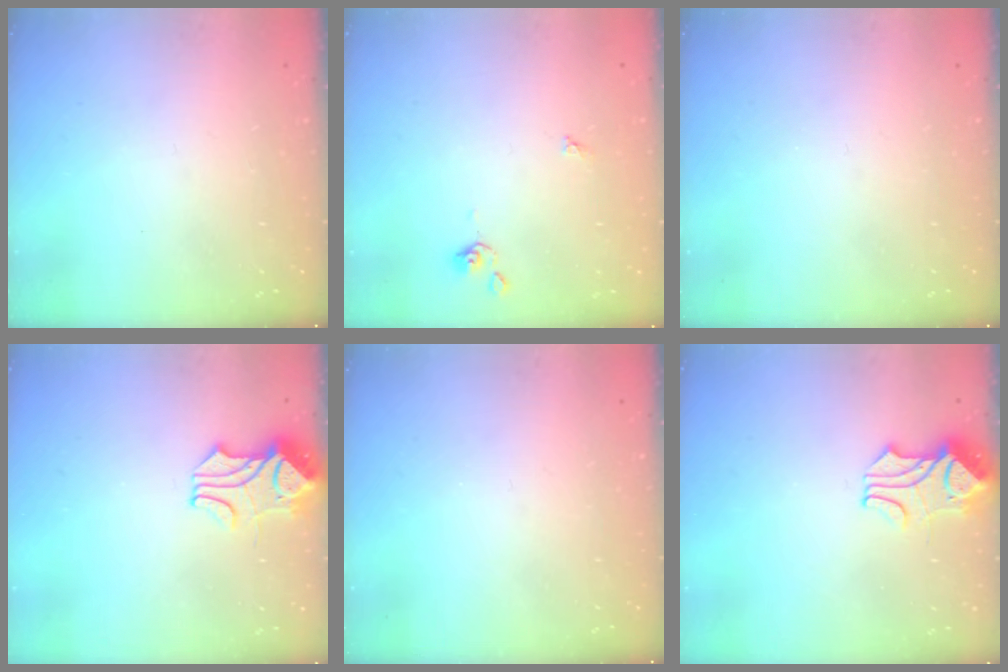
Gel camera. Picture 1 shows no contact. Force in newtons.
{"total": 2.1, "press": 2.1, "slide": 0.4}
{"total": 0.0}
{"total": 2.2, "press": 1.8, "slide": 1.2}
{"total": 0.0}
{"total": 1.7, "press": 1.3, "slide": 1.0}